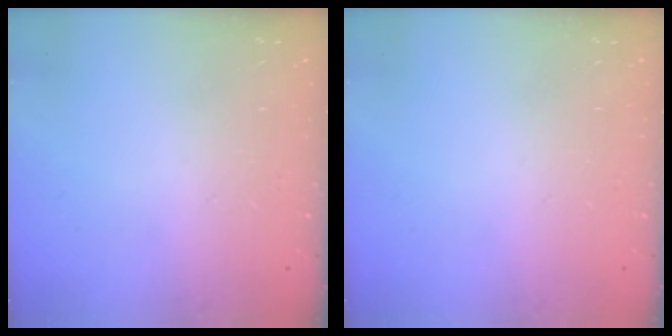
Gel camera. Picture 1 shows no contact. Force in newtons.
{"total": 0.0}